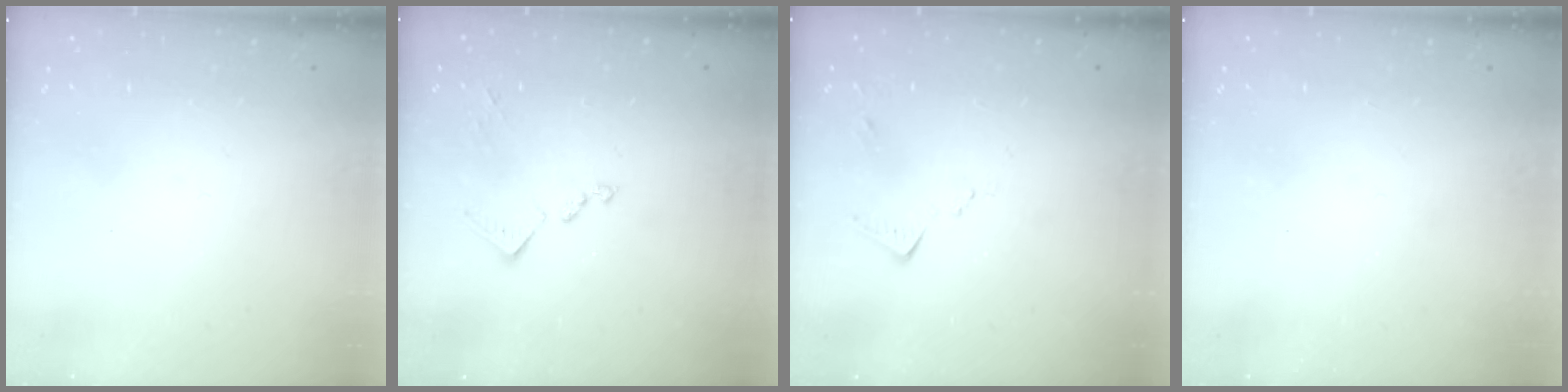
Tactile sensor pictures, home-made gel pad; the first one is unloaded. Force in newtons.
{"total": 9.7, "press": 9.7, "slide": 0.6}
{"total": 7.0, "press": 7.0, "slide": 0.7}
{"total": 0.9, "press": 0.9, "slide": 0.4}